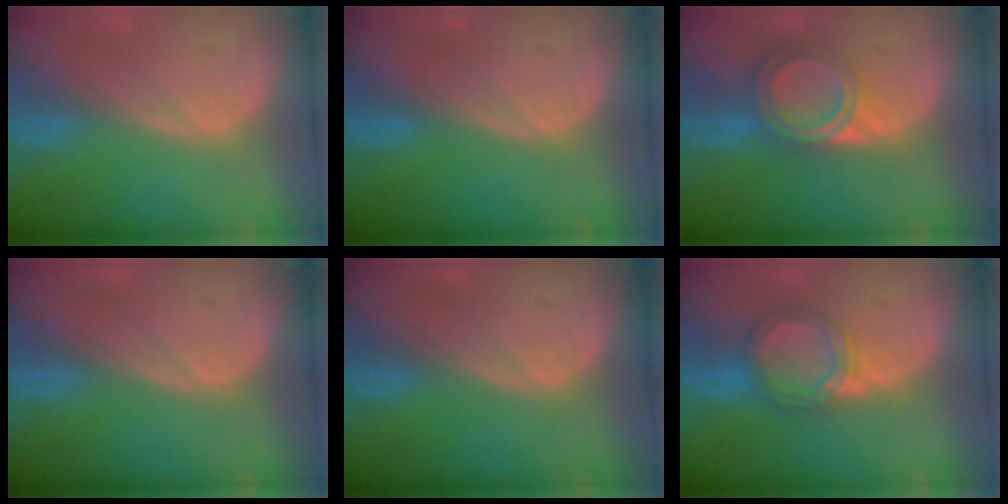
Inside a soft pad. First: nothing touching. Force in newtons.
{"total": 0.0}
{"total": 6.4, "press": 5.4, "slide": 3.4}
{"total": 0.0}
{"total": 0.0}
{"total": 5.3, "press": 5.0, "slide": 1.9}